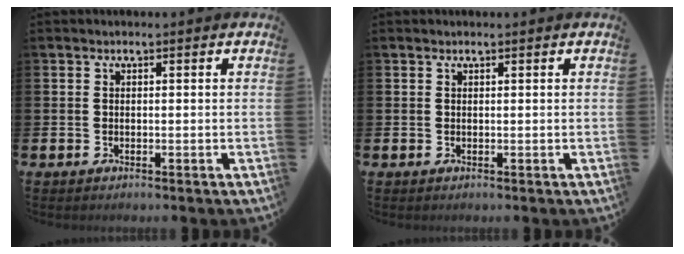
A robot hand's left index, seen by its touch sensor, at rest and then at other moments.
{"total": 0.5, "force": [0.5, 0.0, 0.1], "torque": [0.002, -0.002, 0.009]}